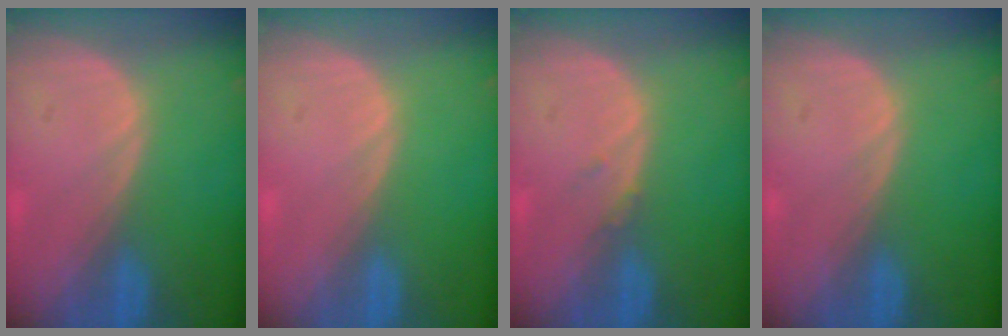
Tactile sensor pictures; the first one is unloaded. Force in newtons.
{"total": 0.0}
{"total": 0.8, "press": 0.8, "slide": 0.1}
{"total": 0.0}